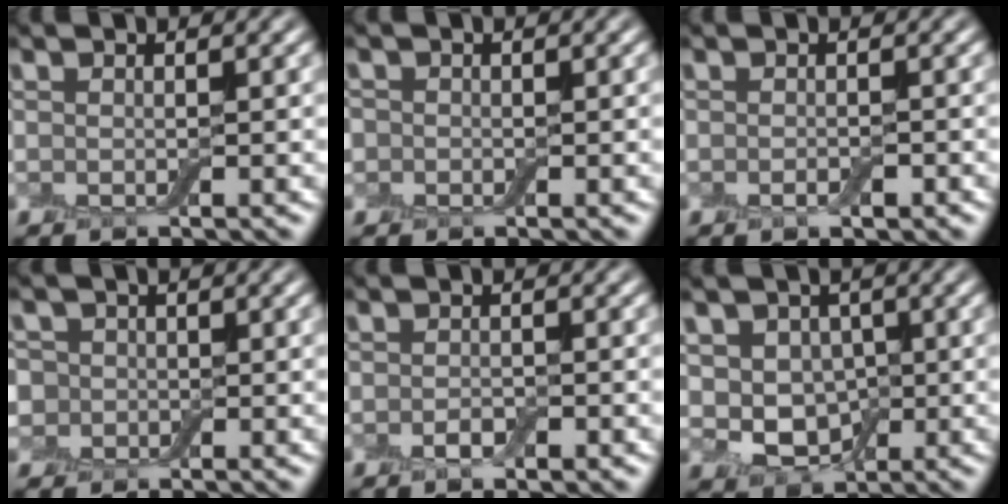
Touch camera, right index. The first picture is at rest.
{"total": 1.1, "force": [-0.2, 1.1, 0.1], "torque": [0.006, -0.003, -0.008]}
{"total": 1.1, "force": [-0.4, 0.5, 0.8], "torque": [-0.013, 0.000, -0.006]}
{"total": 4.1, "force": [0.6, 3.8, 1.5], "torque": [-0.015, 0.024, -0.024]}
{"total": 1.4, "force": [-0.7, 0.7, 1.0], "torque": [-0.019, 0.000, -0.013]}
{"total": 4.2, "force": [0.3, 3.4, 2.4], "torque": [-0.036, -0.007, 0.007]}